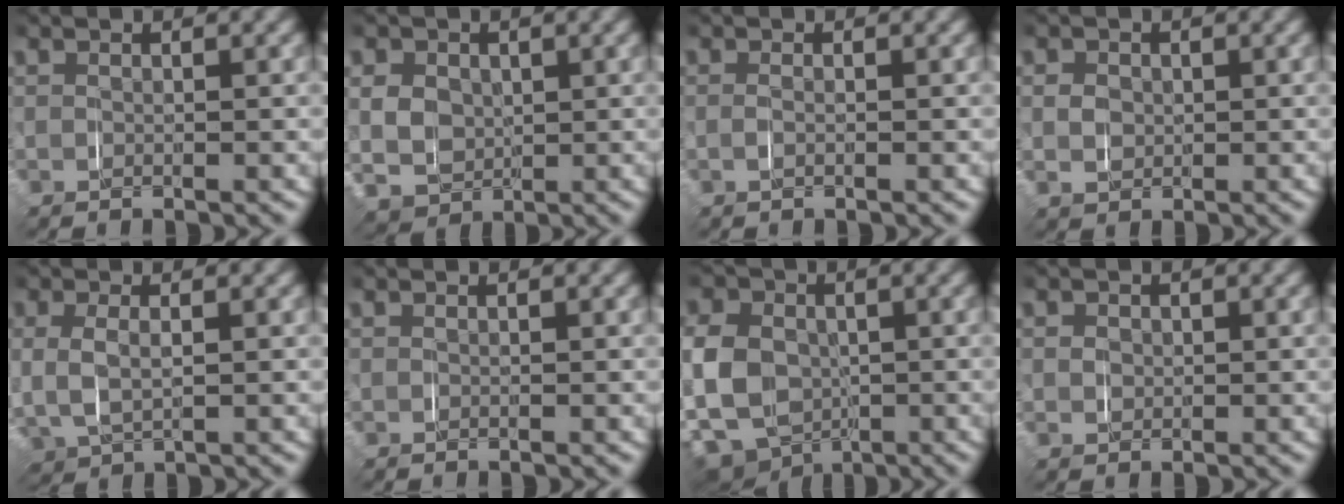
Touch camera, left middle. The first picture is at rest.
{"total": 5.6, "force": [-0.3, 5.3, 1.5], "torque": [-0.042, -0.031, 0.002]}
{"total": 0.7, "force": [-0.3, -0.6, -0.3], "torque": [0.004, -0.002, -0.005]}
{"total": 1.3, "force": [-0.1, 1.2, -0.3], "torque": [0.006, -0.009, 0.004]}
{"total": 1.8, "force": [0.3, 1.7, 0.7], "torque": [-0.031, -0.006, 0.003]}
{"total": 0.0}
{"total": 12.4, "force": [-4.0, 11.3, 3.3], "torque": [-0.090, -0.042, -0.072]}
{"total": 1.0, "force": [-0.3, 0.9, -0.4], "torque": [0.007, -0.008, -0.001]}